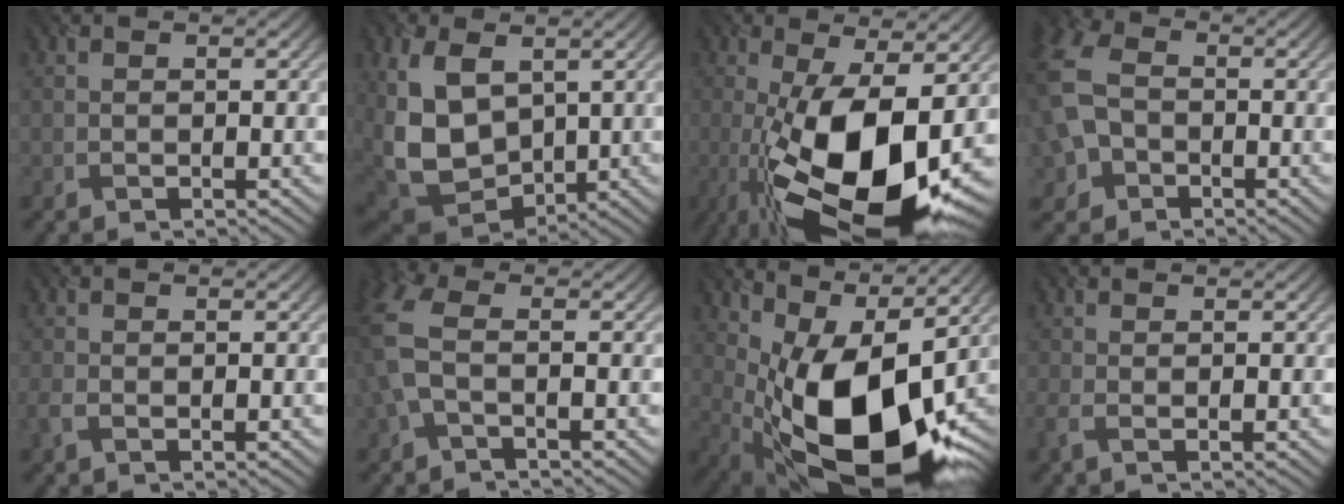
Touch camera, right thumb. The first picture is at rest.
{"total": 12.4, "force": [1.9, 8.1, 9.2], "torque": [-0.243, -0.012, 0.040]}
{"total": 18.4, "force": [-4.0, 7.2, 16.4], "torque": [-0.300, -0.025, -0.060]}
{"total": 10.0, "force": [-2.1, 7.7, 6.1], "torque": [-0.179, -0.013, -0.042]}
{"total": 1.6, "force": [-0.8, 1.0, 0.9], "torque": [-0.029, -0.003, -0.019]}
{"total": 5.8, "force": [-0.7, 3.2, 4.8], "torque": [-0.129, 0.006, -0.029]}
{"total": 17.9, "force": [0.2, 9.2, 15.4], "torque": [-0.244, -0.030, 0.027]}
{"total": 1.2, "force": [-0.5, 0.3, 1.1], "torque": [-0.031, -0.003, -0.015]}